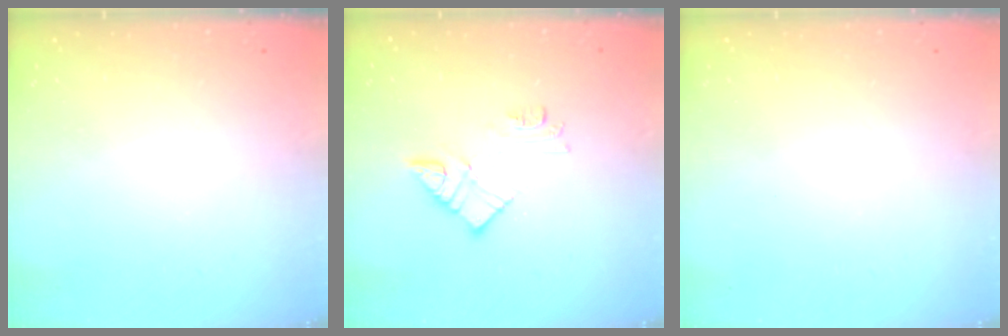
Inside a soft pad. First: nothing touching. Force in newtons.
{"total": 10.5, "press": 10.5, "slide": 0.7}
{"total": 1.6, "press": 1.6, "slide": 0.1}